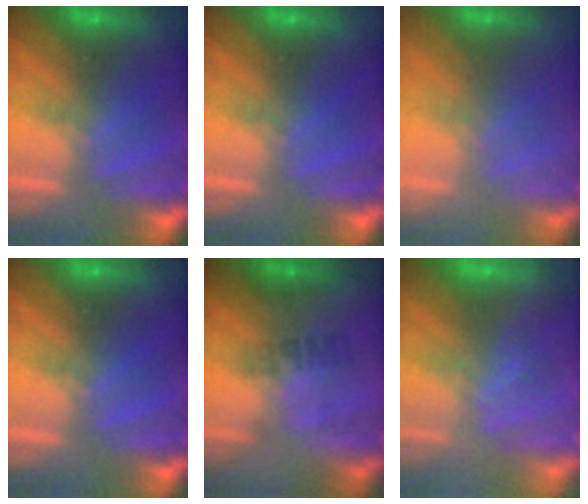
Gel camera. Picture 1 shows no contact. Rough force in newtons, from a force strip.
{"total": 0.0}
{"total": 2.3}
{"total": 0.0}
{"total": 2.3}
{"total": 2.9}